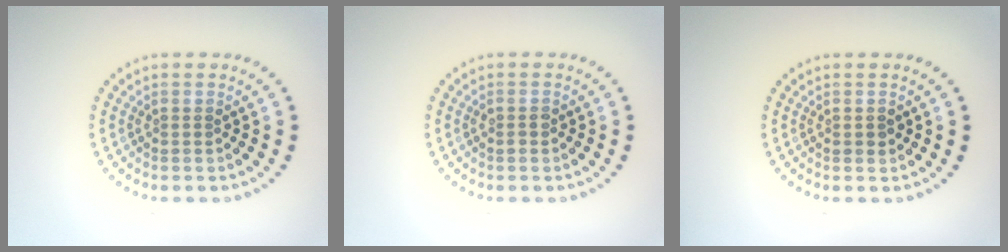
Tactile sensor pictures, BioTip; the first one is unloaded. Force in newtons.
{"total": 0.7, "press": 0.7, "slide": 0.3}
{"total": 0.9, "press": 0.9, "slide": 0.1}